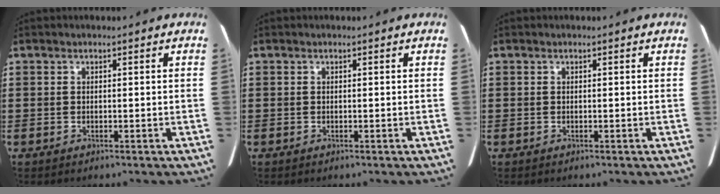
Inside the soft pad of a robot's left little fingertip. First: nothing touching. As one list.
[{"total": 0.0}, {"total": 0.0}]